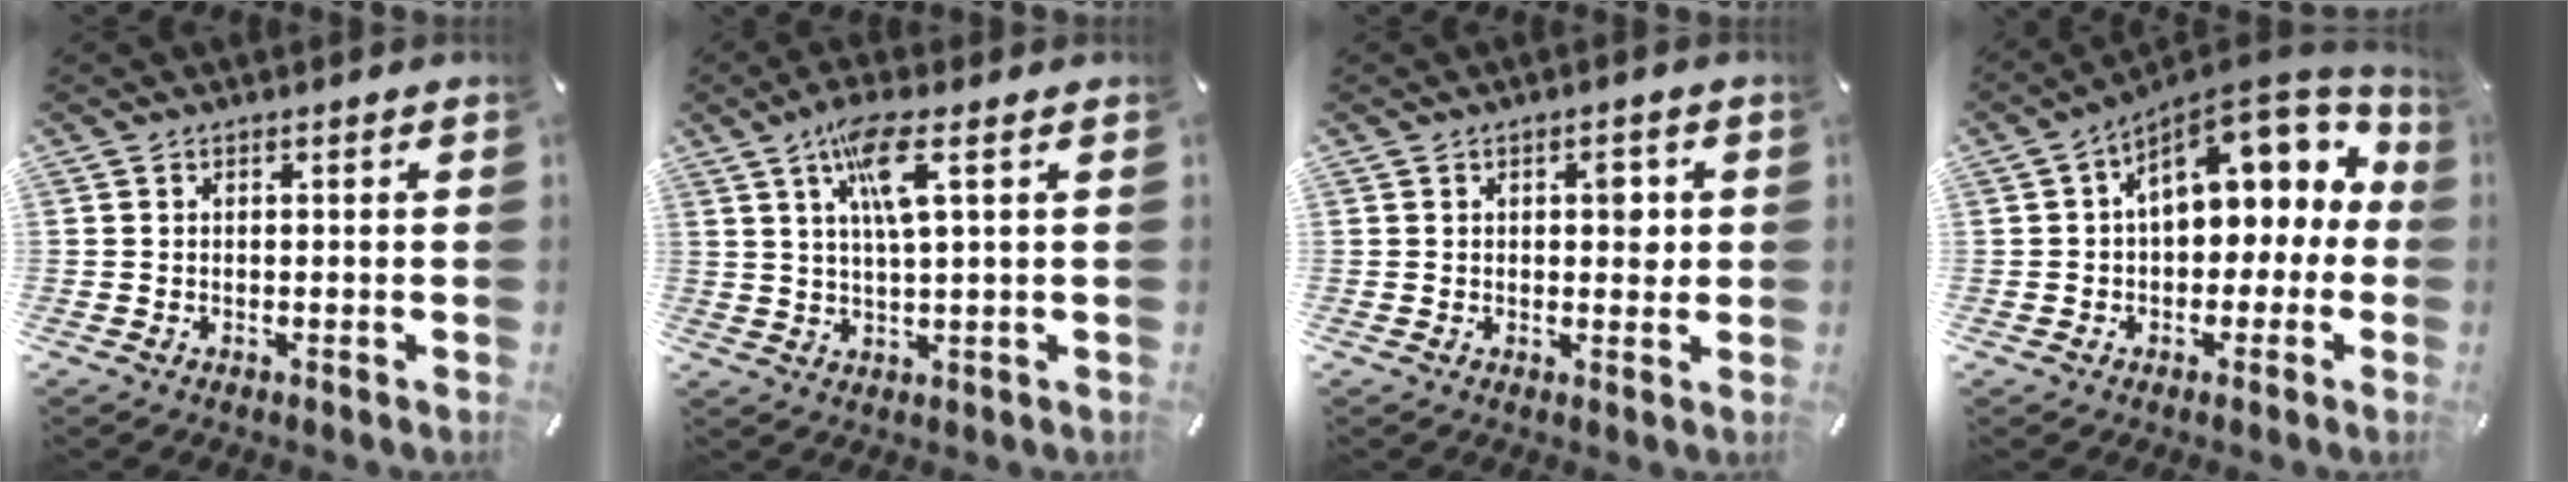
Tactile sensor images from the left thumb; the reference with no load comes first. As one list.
[{"total": 9.0, "force": [3.6, 1.5, 8.1], "torque": [-0.157, 0.002, 0.058]}, {"total": 4.2, "force": [0.8, 2.3, 3.5], "torque": [-0.030, -0.007, 0.002]}, {"total": 14.4, "force": [5.6, 8.4, 10.2], "torque": [-0.126, -0.040, 0.098]}]